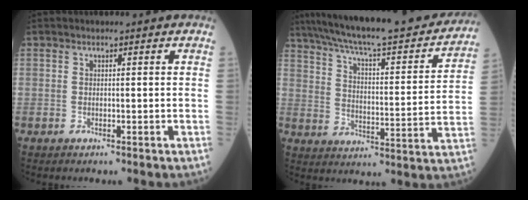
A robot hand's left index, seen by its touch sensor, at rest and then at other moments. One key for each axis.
{"total": 28.7, "fx": 24.9, "fy": 3.9, "fz": 13.8, "tx": -0.222, "ty": -0.023, "tz": 0.335}